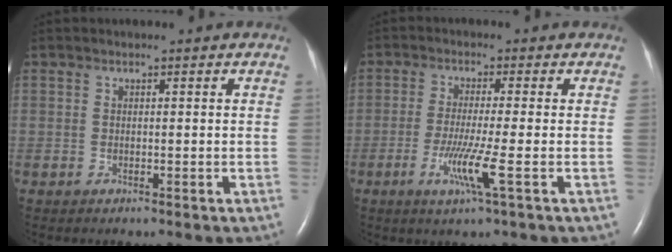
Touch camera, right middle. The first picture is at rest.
{"total": 5.8, "force": [-2.1, -0.9, 5.3], "torque": [-0.109, -0.021, -0.043]}